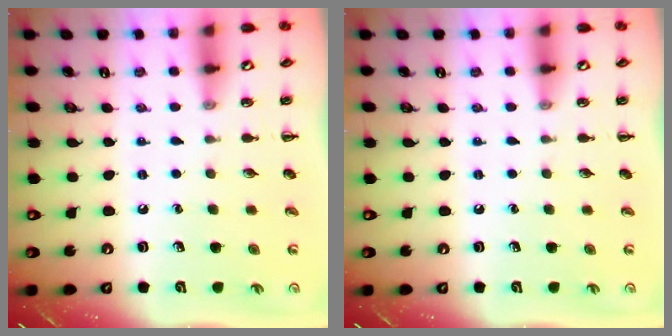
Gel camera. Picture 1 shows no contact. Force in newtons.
{"total": 0.0}